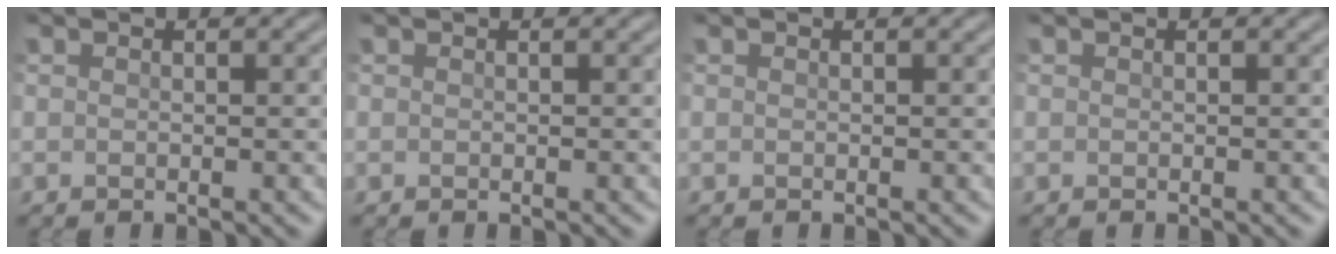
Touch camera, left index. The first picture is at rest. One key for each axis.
{"total": 0.0}
{"total": 0.0}
{"total": 0.0}